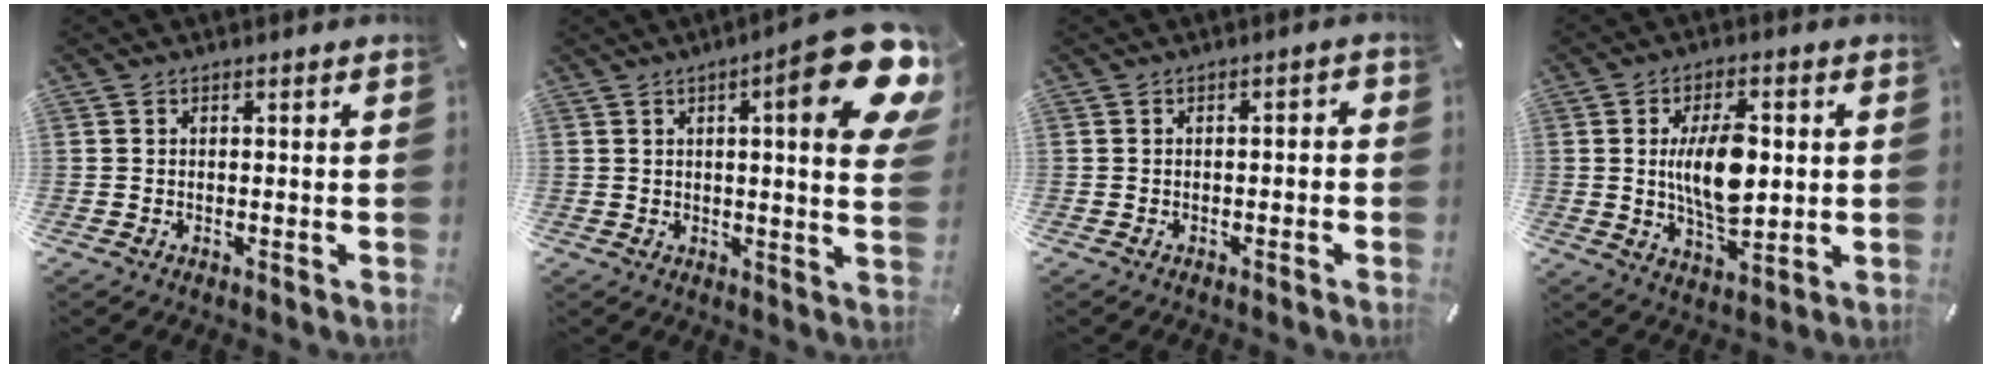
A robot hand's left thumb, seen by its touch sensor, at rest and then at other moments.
{"total": 18.4, "force": [8.0, 4.0, 16.1], "torque": [-0.218, -0.051, 0.113]}
{"total": 2.0, "force": [-1.4, 0.9, 1.1], "torque": [-0.019, 0.010, -0.029]}
{"total": 12.1, "force": [1.3, 6.2, 10.3], "torque": [-0.194, -0.001, 0.016]}